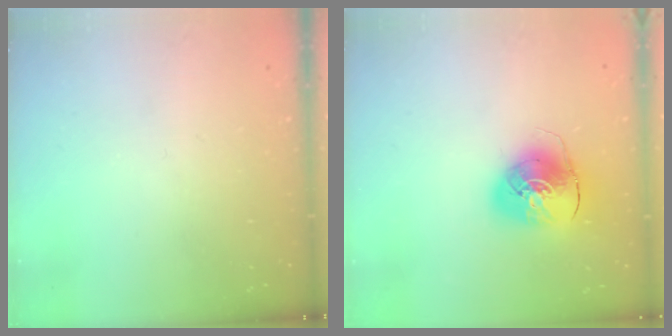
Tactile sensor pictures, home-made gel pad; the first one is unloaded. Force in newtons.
{"total": 10.4, "press": 10.3, "slide": 1.8}